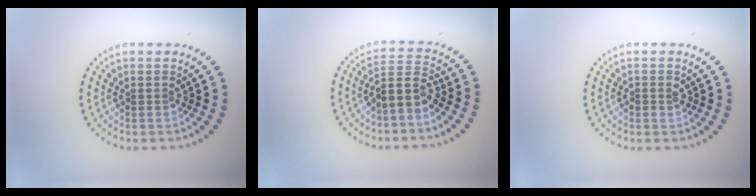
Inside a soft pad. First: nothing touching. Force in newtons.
{"total": 3.0, "press": 2.3, "slide": 1.8}
{"total": 0.9, "press": 0.9, "slide": 0.2}